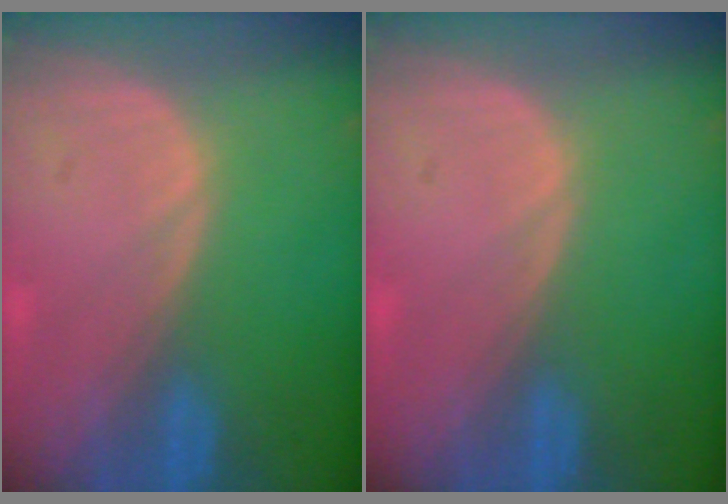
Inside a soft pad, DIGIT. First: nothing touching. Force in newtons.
{"total": 0.0}